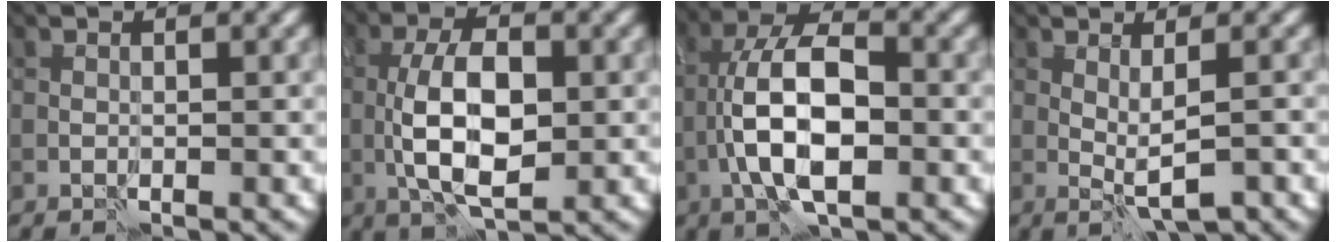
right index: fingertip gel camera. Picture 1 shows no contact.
{"total": 7.1, "force": [-0.4, 3.3, 6.3], "torque": [-0.123, 0.001, -0.007]}
{"total": 8.3, "force": [-1.9, 3.5, 7.3], "torque": [-0.138, 0.015, -0.037]}
{"total": 2.4, "force": [0.2, 0.4, 2.4], "torque": [-0.043, -0.005, 0.008]}